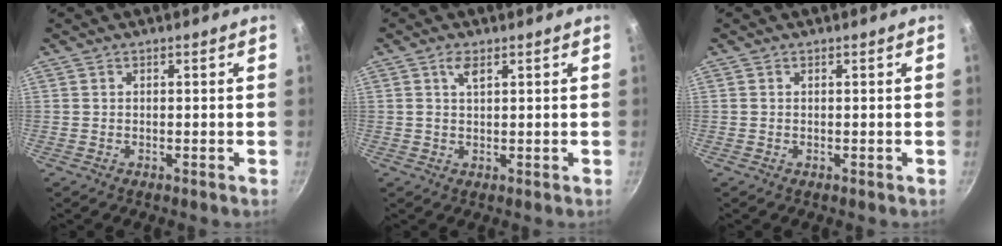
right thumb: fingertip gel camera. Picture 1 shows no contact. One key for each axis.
{"total": 1.7, "fx": 0.8, "fy": 0.5, "fz": 1.4, "tx": -0.025, "ty": -0.001, "tz": 0.015}
{"total": 0.0}